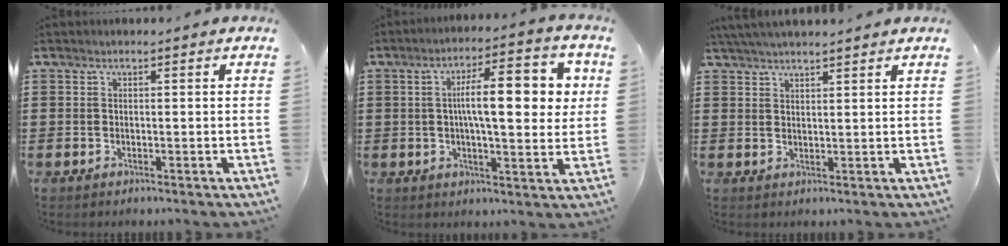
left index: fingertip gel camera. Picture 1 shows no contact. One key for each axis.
{"total": 11.7, "fx": 2.0, "fy": 3.6, "fz": 11.0, "tx": -0.180, "ty": 0.006, "tz": 0.026}
{"total": 2.8, "fx": 2.7, "fy": 0.0, "fz": 0.7, "tx": -0.020, "ty": -0.002, "tz": 0.053}